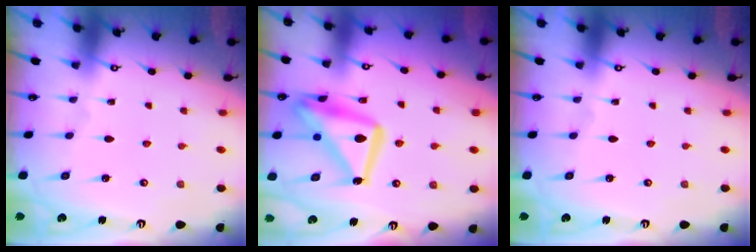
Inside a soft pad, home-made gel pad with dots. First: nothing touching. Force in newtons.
{"total": 17.7, "press": 17.6, "slide": 1.3}
{"total": 0.0}